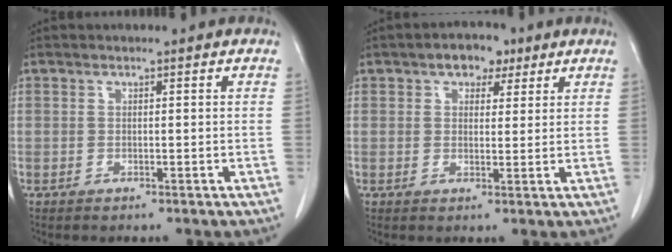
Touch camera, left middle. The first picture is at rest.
{"total": 4.4, "force": [2.5, 2.7, 2.4], "torque": [-0.032, 0.015, 0.037]}